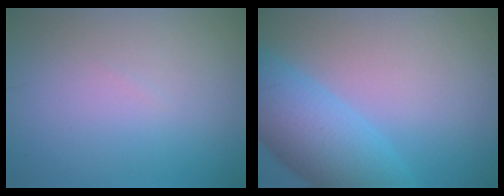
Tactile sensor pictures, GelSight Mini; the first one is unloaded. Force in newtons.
{"total": 7.7, "press": 7.7, "slide": 0.3}